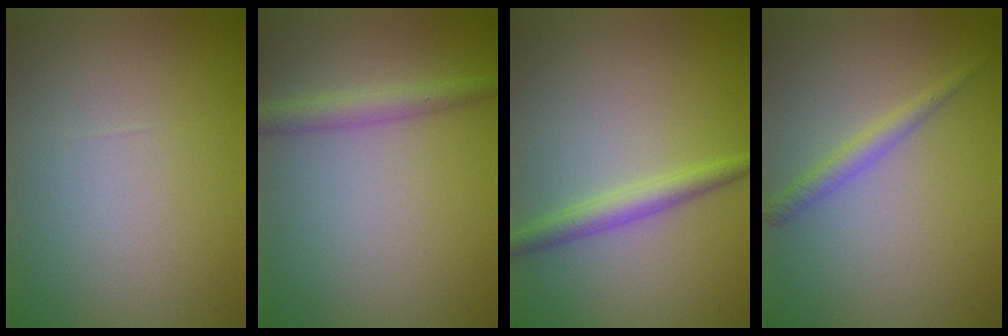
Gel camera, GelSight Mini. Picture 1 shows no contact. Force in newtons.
{"total": 2.5, "press": 2.5, "slide": 0.1}
{"total": 2.4, "press": 2.4, "slide": 0.1}
{"total": 1.6, "press": 1.6, "slide": 0.0}